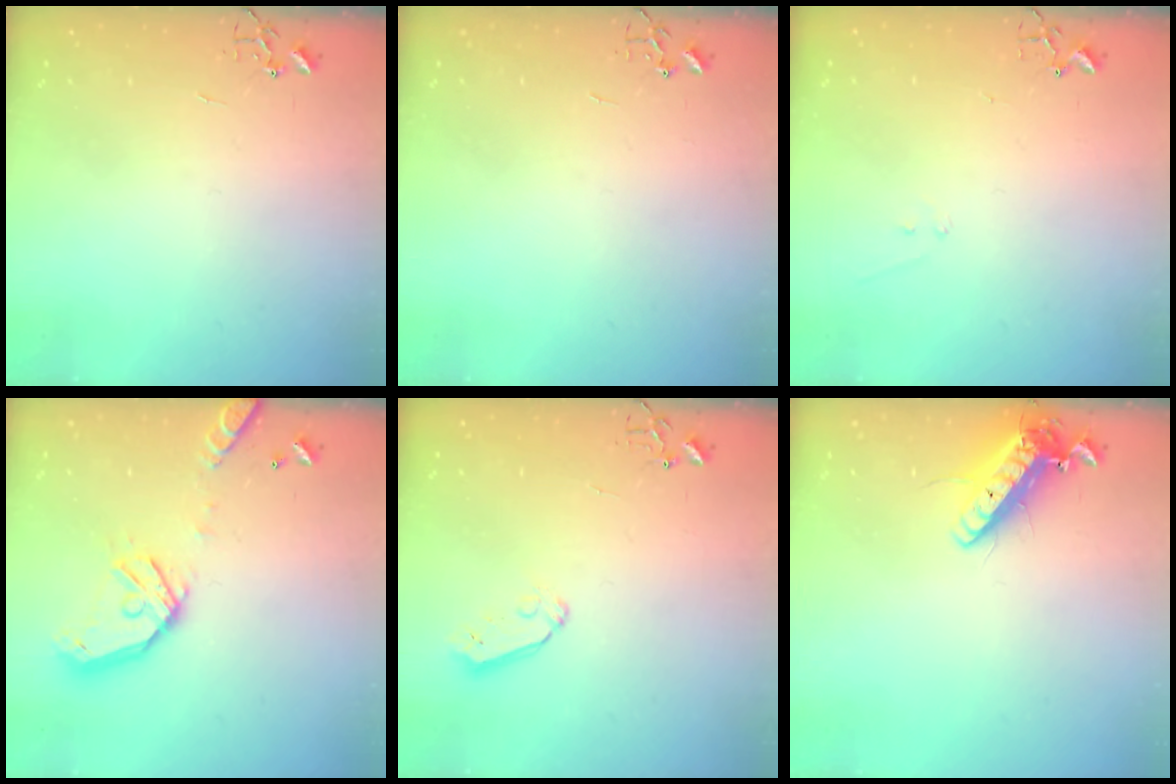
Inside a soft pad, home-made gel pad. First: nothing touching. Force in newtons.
{"total": 0.0}
{"total": 6.1, "press": 6.1, "slide": 0.5}
{"total": 16.2, "press": 16.0, "slide": 2.7}
{"total": 5.2, "press": 5.1, "slide": 0.5}
{"total": 14.3, "press": 14.1, "slide": 2.6}